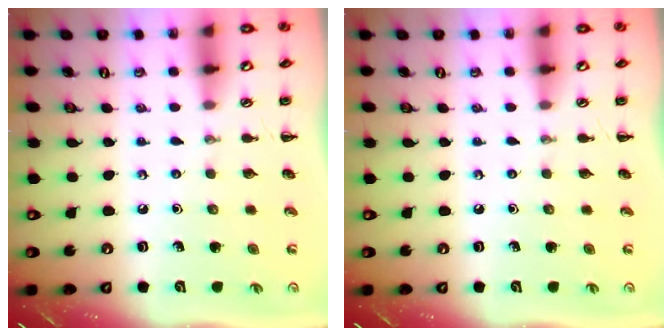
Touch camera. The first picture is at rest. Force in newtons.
{"total": 0.0}